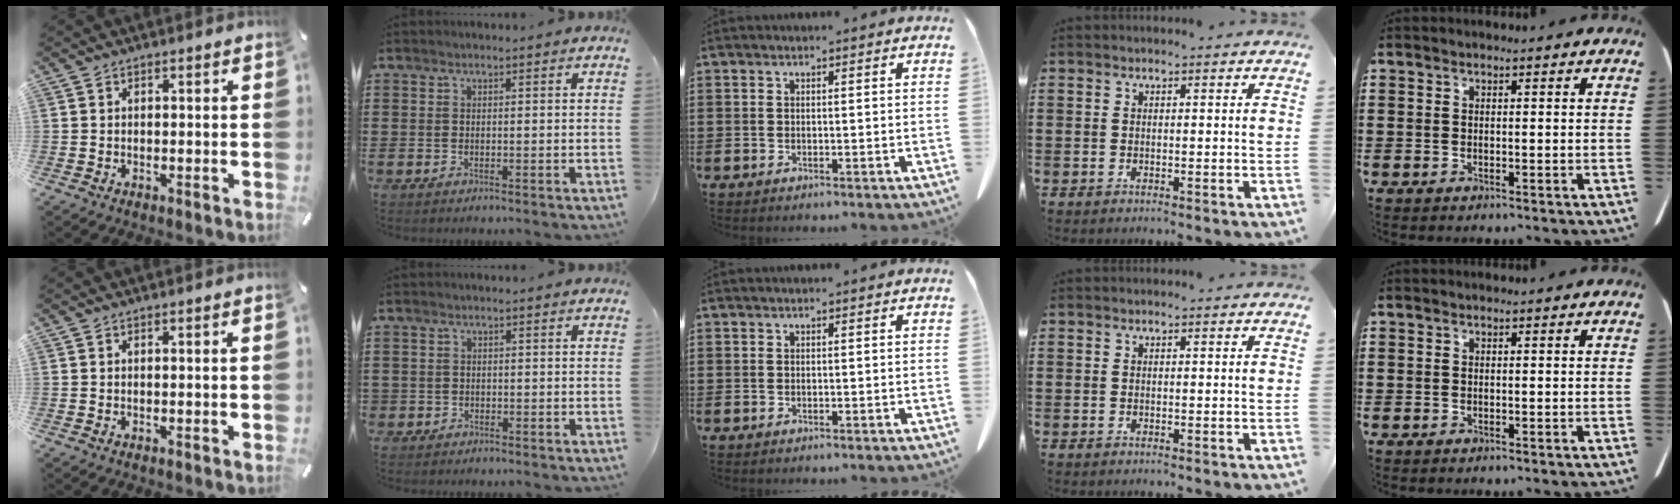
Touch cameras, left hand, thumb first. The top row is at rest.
{"index": {"total": 1.0, "force": [-0.8, 0.7, 0.0], "torque": [-0.003, 0.003, -0.018]}}